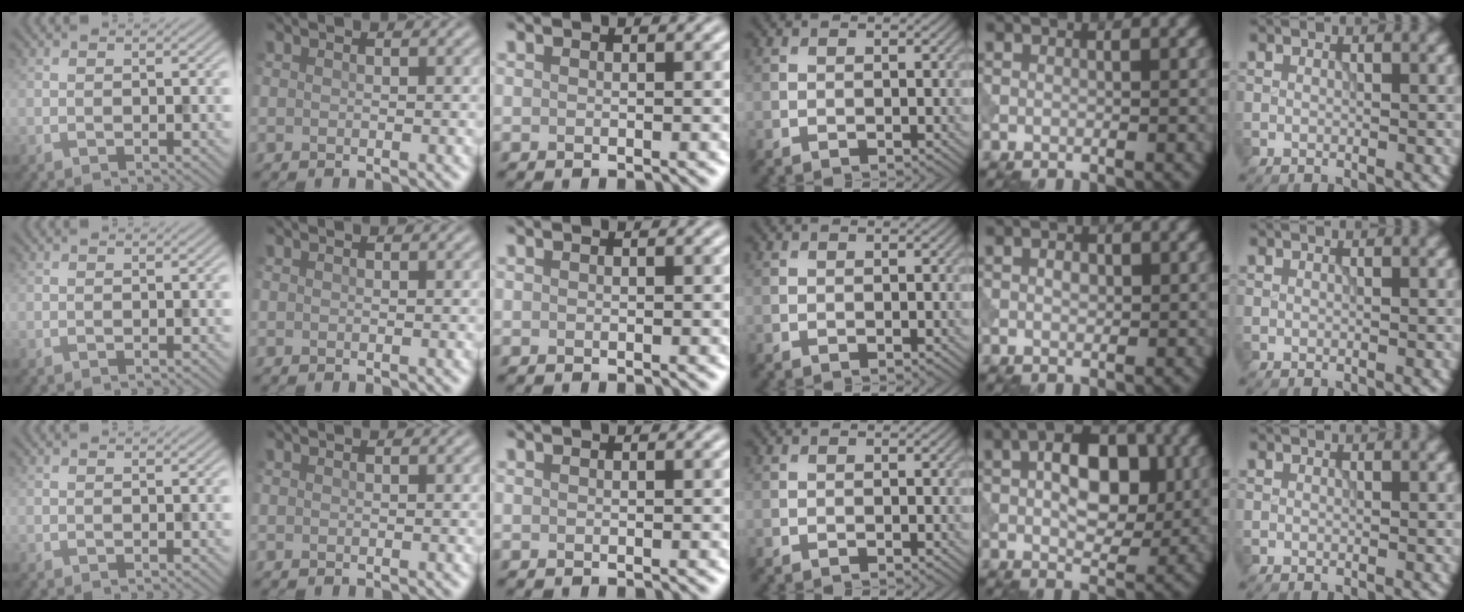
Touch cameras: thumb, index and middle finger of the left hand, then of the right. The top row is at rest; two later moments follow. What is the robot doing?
{"motion": "press", "object": "tv remote"}